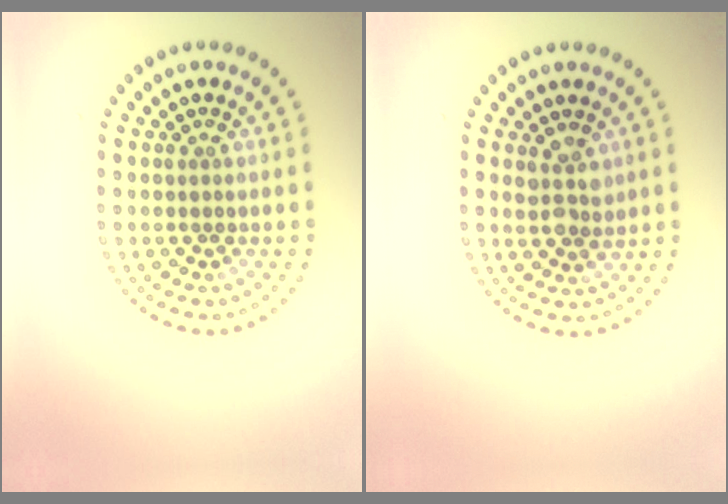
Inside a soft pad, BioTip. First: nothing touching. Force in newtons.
{"total": 2.3, "press": 2.1, "slide": 1.0}